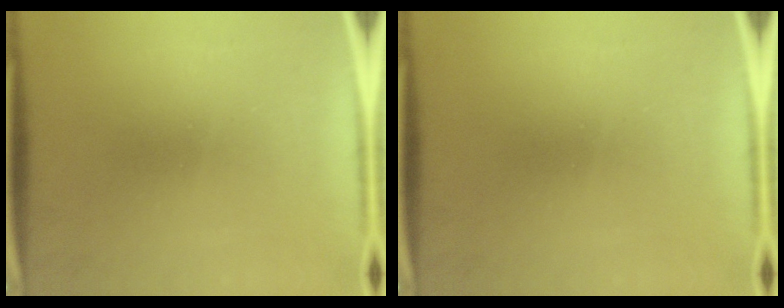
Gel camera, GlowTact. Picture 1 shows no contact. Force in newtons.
{"total": 0.0}